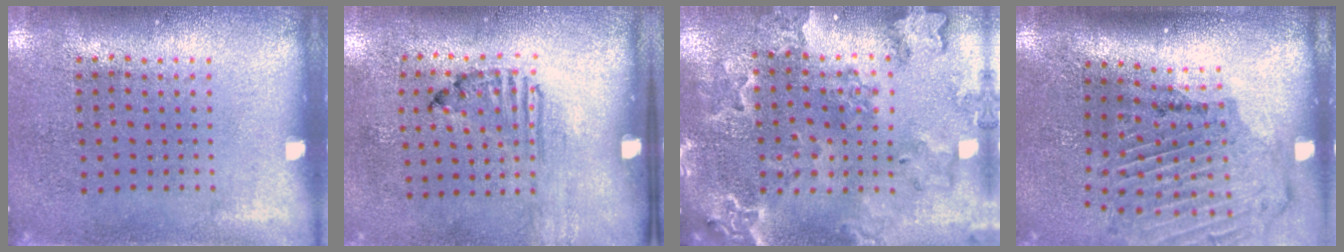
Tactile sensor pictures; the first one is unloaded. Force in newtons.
{"total": 1.7, "press": 1.0, "slide": 1.4}
{"total": 1.9, "press": 1.9, "slide": 0.3}
{"total": 2.0, "press": 1.9, "slide": 0.6}